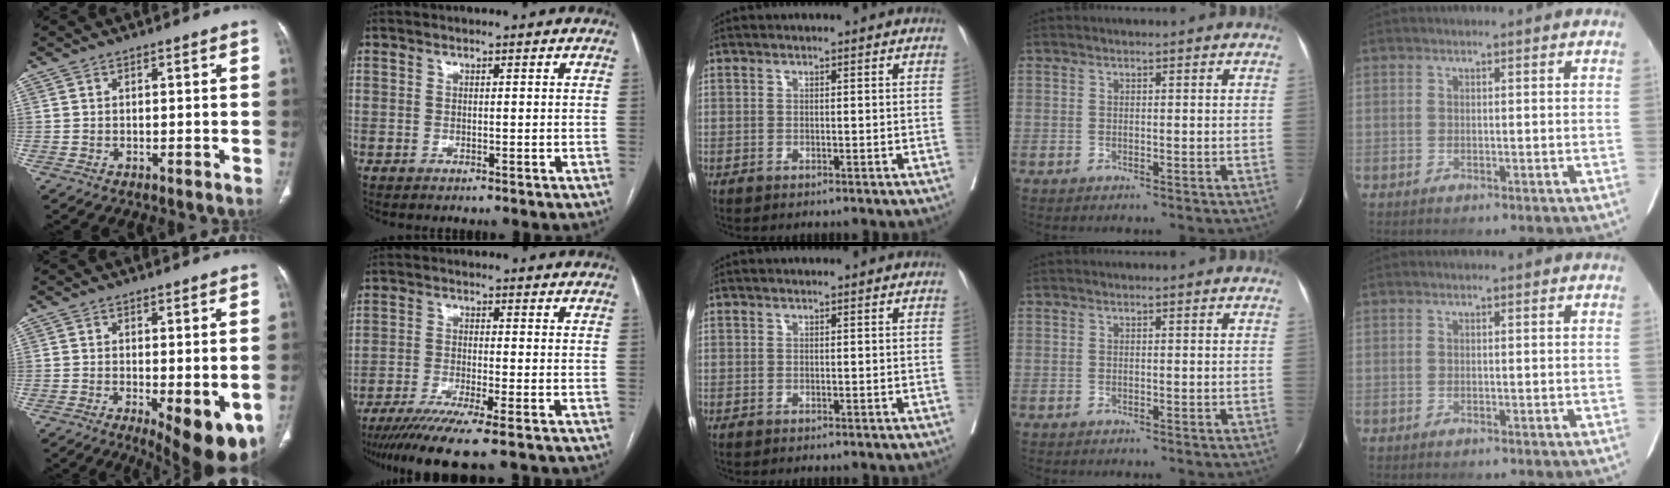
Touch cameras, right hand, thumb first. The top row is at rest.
{"thumb": {"total": 12.1, "force": [-4.7, 4.4, 10.2], "torque": [-0.119, -0.017, -0.059]}, "index": {"total": 11.7, "force": [-9.2, 0.0, 7.2], "torque": [-0.104, -0.031, -0.145]}}